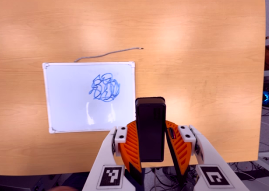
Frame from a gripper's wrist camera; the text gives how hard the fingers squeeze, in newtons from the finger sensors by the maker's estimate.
{"total": 6.0, "left": 5.7, "right": 6.4}